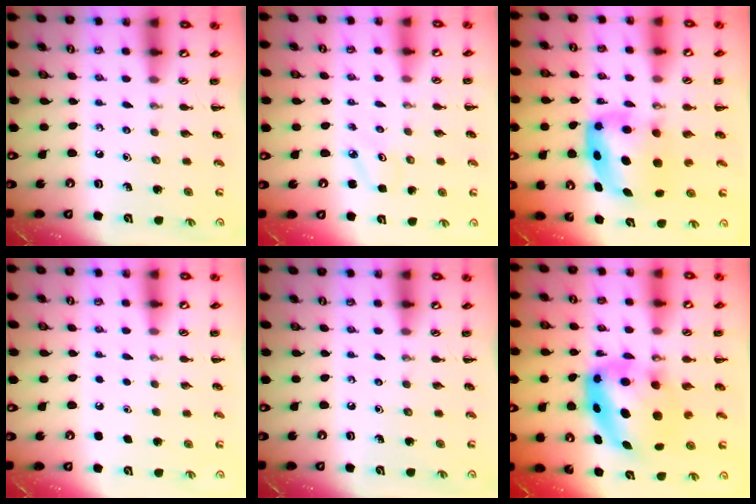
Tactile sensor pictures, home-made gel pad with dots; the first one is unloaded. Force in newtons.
{"total": 2.3, "press": 2.2, "slide": 0.5}
{"total": 6.1, "press": 5.9, "slide": 1.2}
{"total": 1.8, "press": 1.8, "slide": 0.1}
{"total": 0.0}
{"total": 7.5, "press": 7.2, "slide": 1.9}